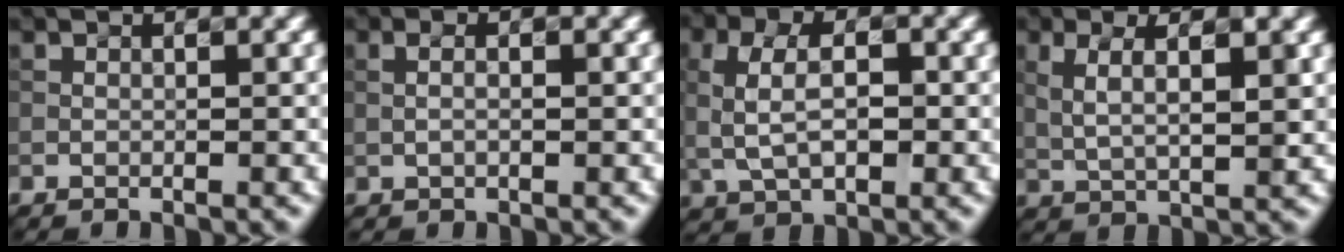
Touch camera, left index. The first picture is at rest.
{"total": 1.4, "force": [0.4, 0.6, 1.3], "torque": [-0.008, 0.000, -0.002]}
{"total": 4.3, "force": [0.0, 2.5, 3.5], "torque": [-0.075, 0.006, 0.004]}
{"total": 4.0, "force": [1.3, 1.1, 3.6], "torque": [-0.069, 0.006, 0.031]}